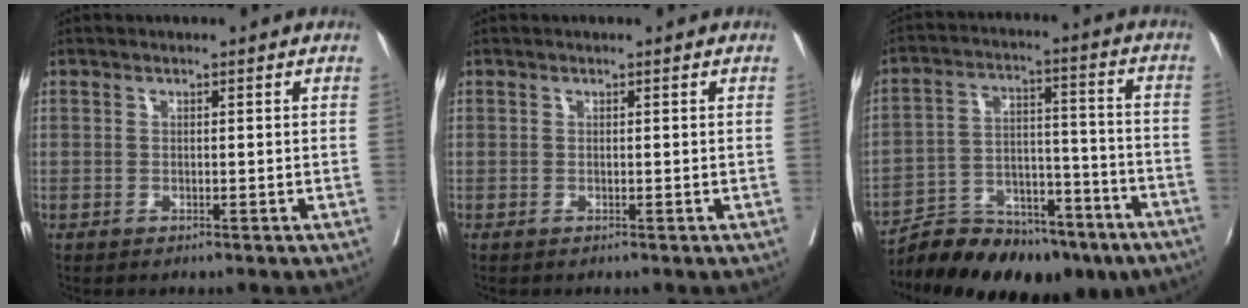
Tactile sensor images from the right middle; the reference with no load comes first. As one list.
[{"total": 0.0}, {"total": 18.3, "force": [-15.2, 6.6, 7.9], "torque": [-0.118, 0.032, -0.233]}]